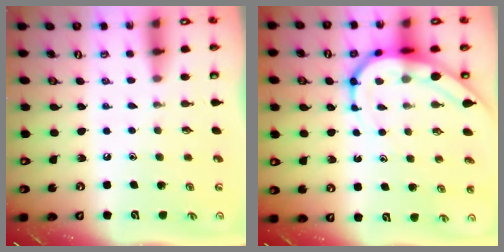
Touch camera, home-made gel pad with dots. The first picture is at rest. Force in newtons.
{"total": 9.1, "press": 9.1, "slide": 0.8}